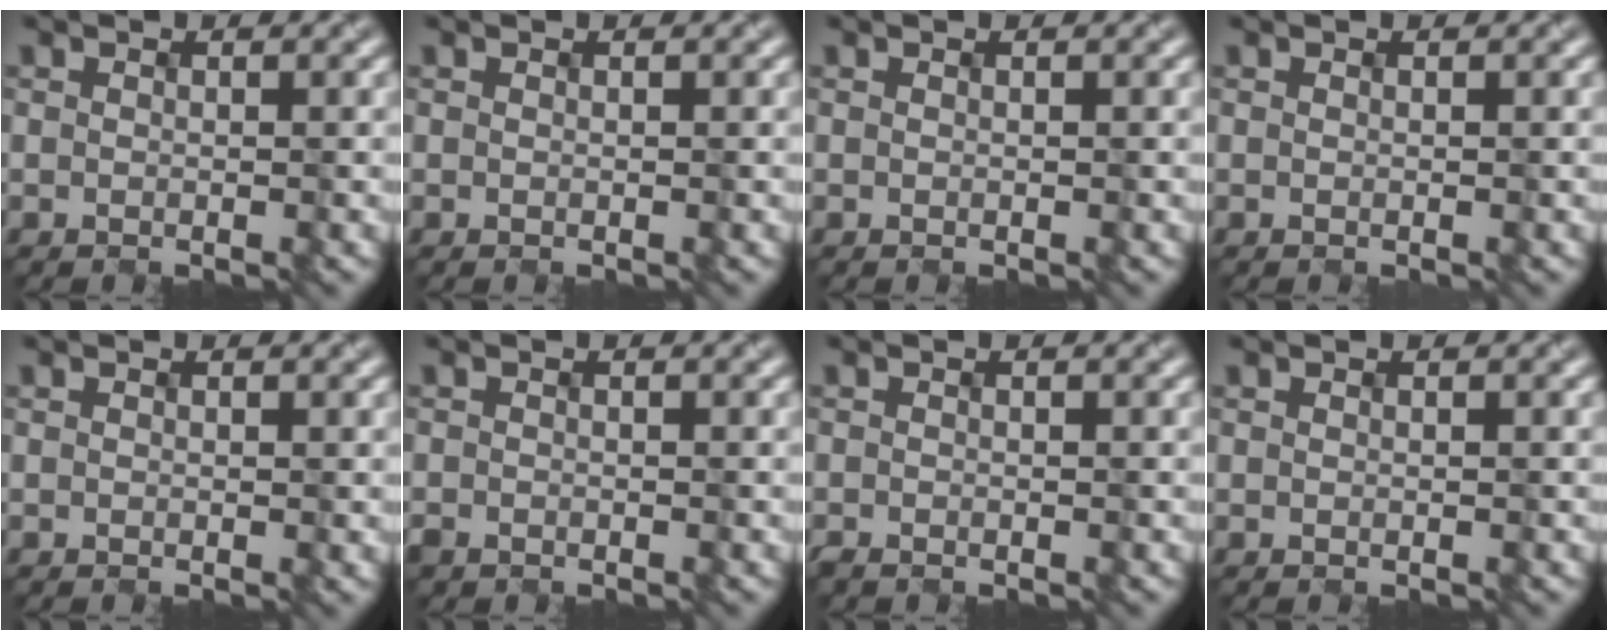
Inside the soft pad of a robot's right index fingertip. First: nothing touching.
{"total": 0.0}
{"total": 0.0}
{"total": 0.0}
{"total": 0.0}
{"total": 1.0, "force": [-0.7, 0.6, 0.3], "torque": [-0.008, -0.002, -0.014]}
{"total": 0.6, "force": [-0.5, 0.3, 0.3], "torque": [-0.007, -0.001, -0.010]}
{"total": 0.0}